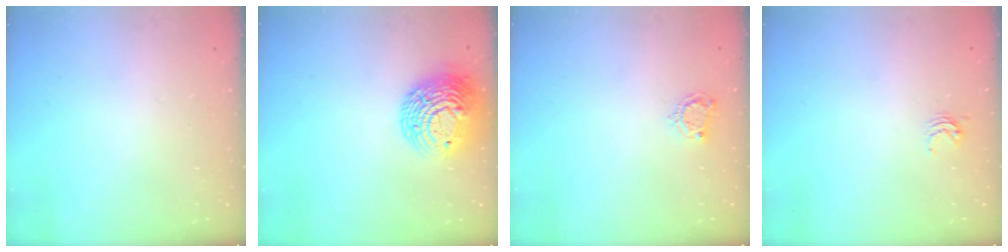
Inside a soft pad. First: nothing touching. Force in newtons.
{"total": 14.2, "press": 14.1, "slide": 1.0}
{"total": 5.2, "press": 5.1, "slide": 0.6}
{"total": 3.5, "press": 3.5, "slide": 0.4}